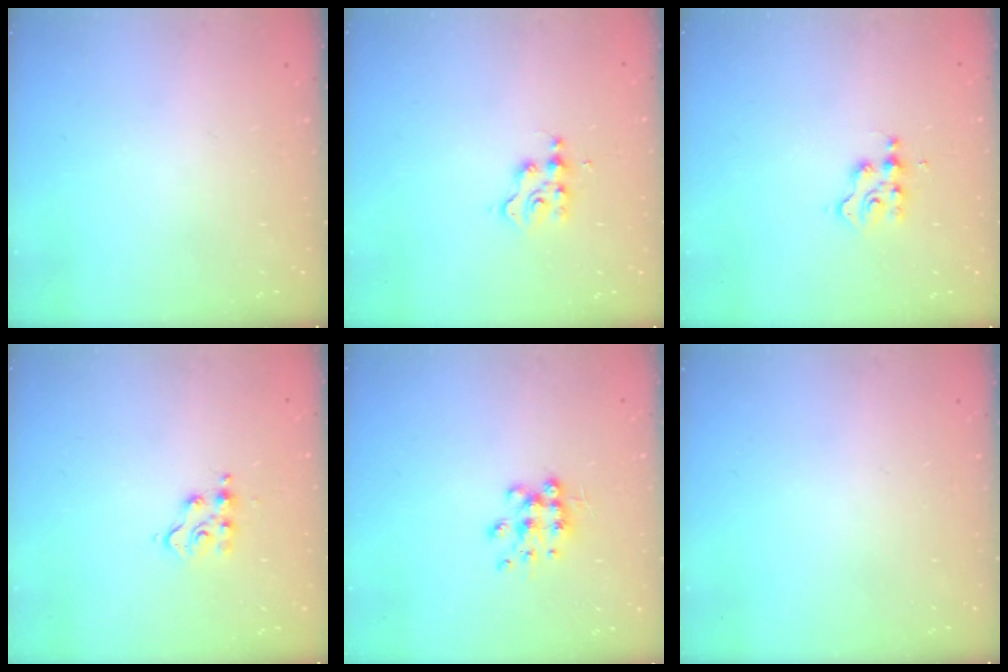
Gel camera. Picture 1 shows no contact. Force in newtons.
{"total": 3.0, "press": 3.0, "slide": 0.3}
{"total": 3.0, "press": 3.0, "slide": 0.3}
{"total": 6.7, "press": 6.7, "slide": 0.5}
{"total": 8.0, "press": 8.0, "slide": 0.5}
{"total": 0.0}